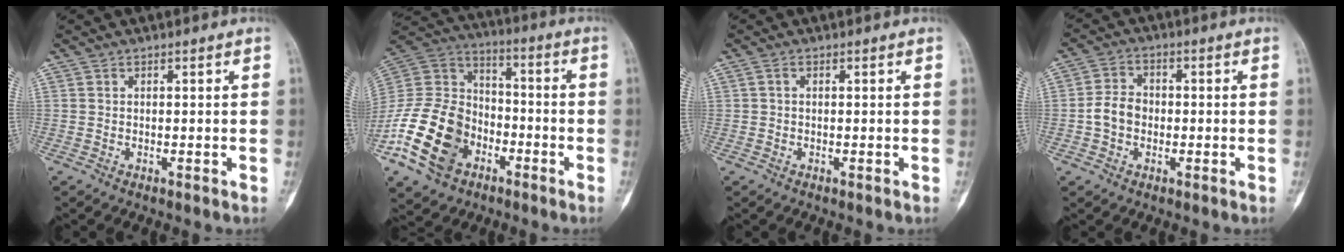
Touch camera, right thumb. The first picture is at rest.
{"total": 19.5, "force": [-8.9, 13.9, 10.4], "torque": [-0.188, 0.066, -0.167]}
{"total": 0.8, "force": [0.2, 0.5, 0.6], "torque": [-0.012, 0.004, 0.001]}
{"total": 5.5, "force": [-0.9, 4.3, 3.3], "torque": [-0.053, 0.018, -0.024]}